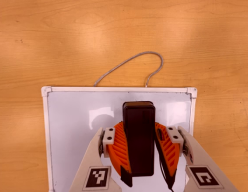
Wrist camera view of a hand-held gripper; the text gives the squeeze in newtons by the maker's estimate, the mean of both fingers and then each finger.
{"total": 8.8, "left": 7.5, "right": 10.0}